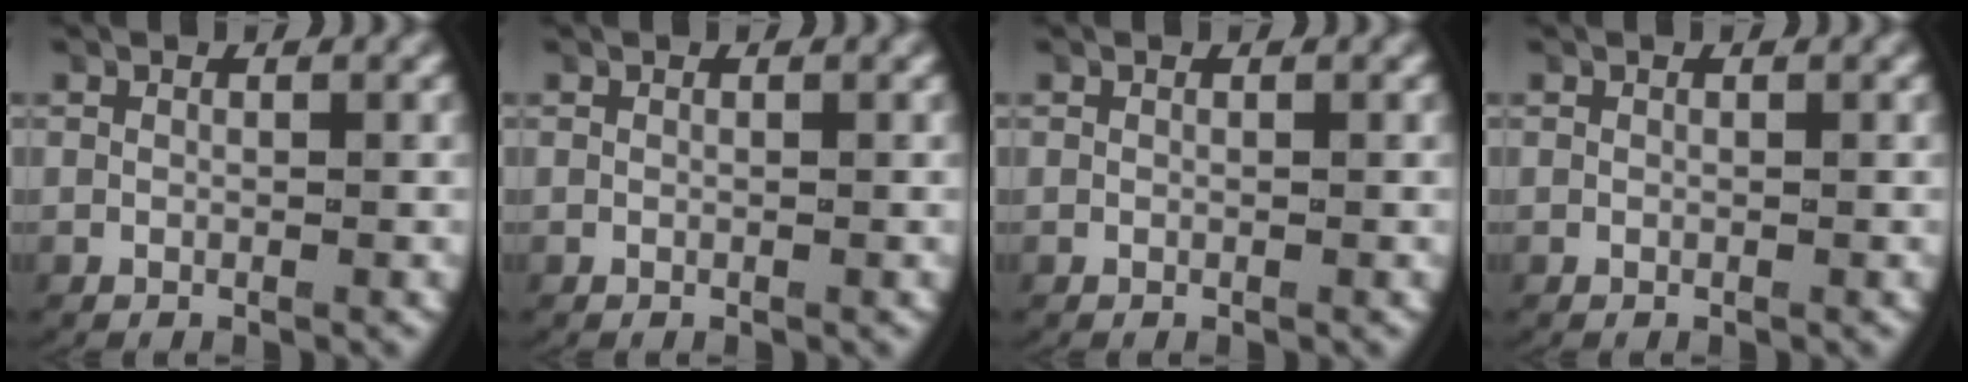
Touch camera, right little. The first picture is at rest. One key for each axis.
{"total": 0.0}
{"total": 0.0}
{"total": 0.0}